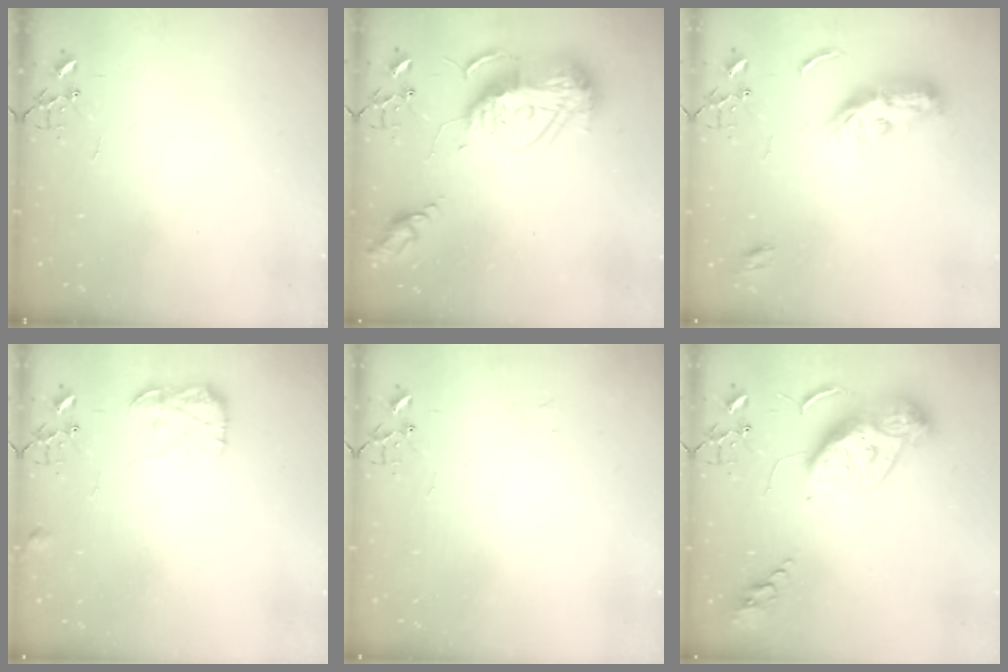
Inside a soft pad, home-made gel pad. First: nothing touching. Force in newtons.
{"total": 19.8, "press": 19.7, "slide": 2.1}
{"total": 10.2, "press": 10.2, "slide": 0.5}
{"total": 10.7, "press": 10.7, "slide": 0.4}
{"total": 4.0, "press": 4.0, "slide": 0.5}
{"total": 13.0, "press": 12.9, "slide": 1.1}